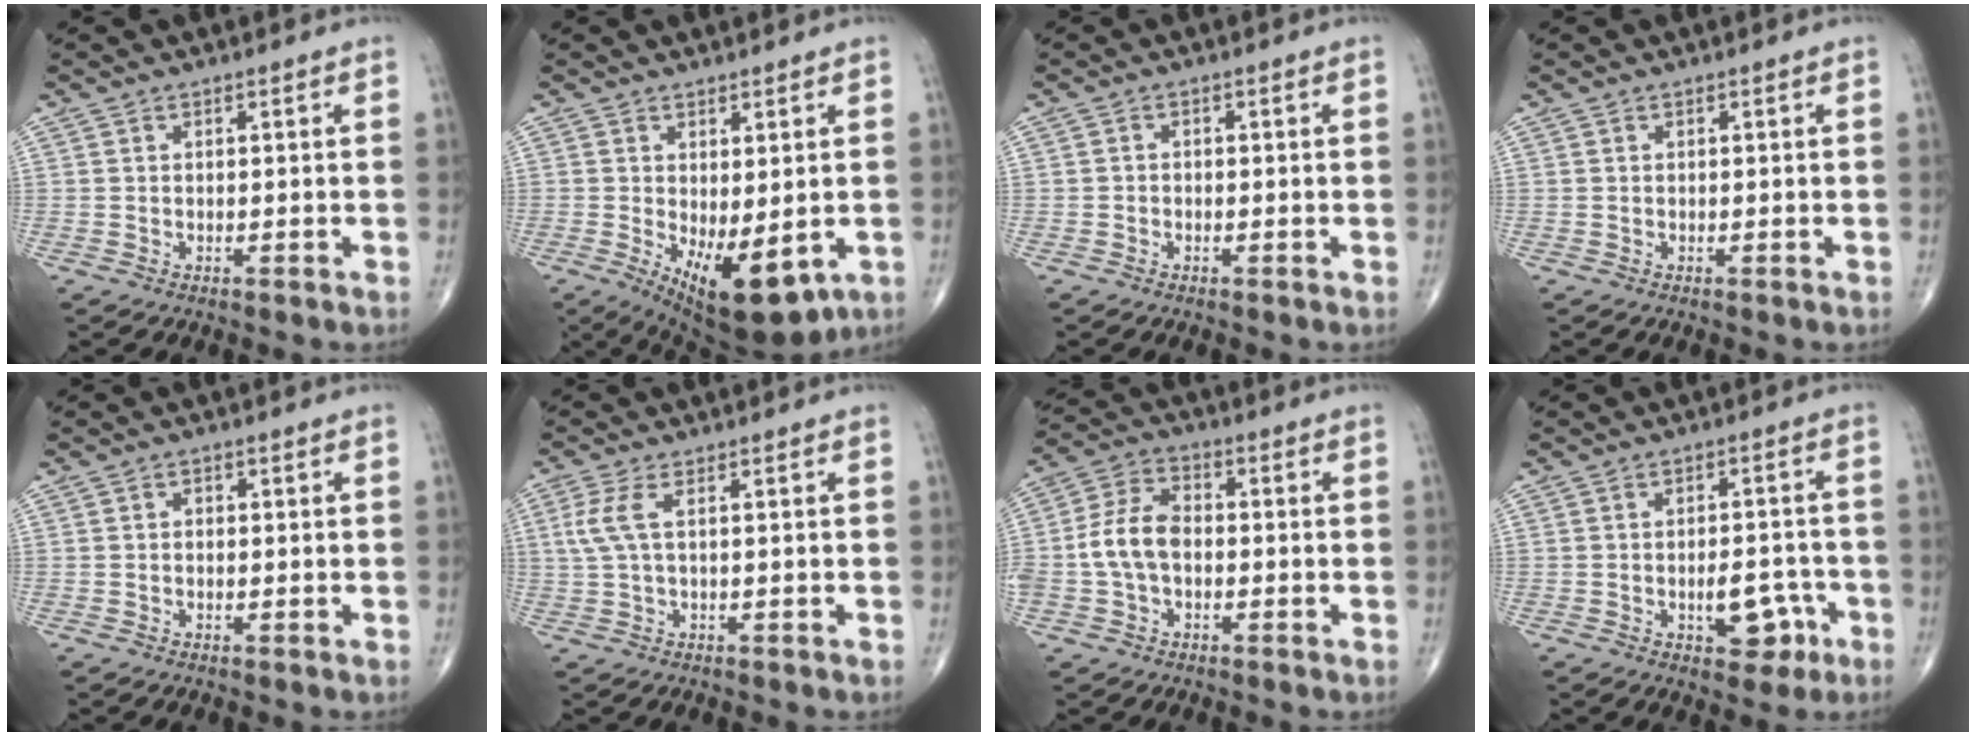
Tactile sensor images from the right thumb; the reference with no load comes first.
{"total": 12.3, "force": [-3.4, 5.5, 10.5], "torque": [-0.150, -0.018, -0.031]}
{"total": 0.8, "force": [-0.3, 0.7, 0.3], "torque": [0.001, 0.002, -0.010]}
{"total": 0.0}
{"total": 1.1, "force": [0.0, 0.8, 0.7], "torque": [-0.006, 0.006, -0.003]}
{"total": 4.1, "force": [0.8, 1.3, 3.8], "torque": [-0.115, 0.012, 0.019]}
{"total": 8.8, "force": [-1.2, 5.8, 6.6], "torque": [-0.129, 0.028, -0.032]}
{"total": 7.5, "force": [-2.9, 4.2, 5.5], "torque": [-0.051, 0.026, -0.032]}